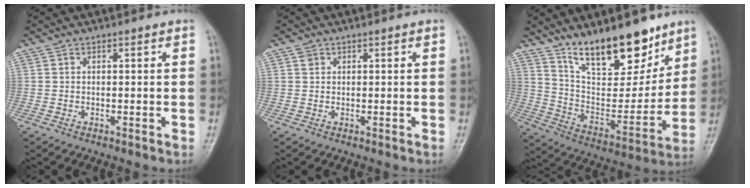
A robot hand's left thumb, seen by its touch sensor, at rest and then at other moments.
{"total": 1.0, "force": [0.5, 0.8, 0.3], "torque": [0.002, -0.001, 0.008]}
{"total": 18.7, "force": [13.5, 7.4, 10.7], "torque": [-0.115, -0.089, 0.237]}